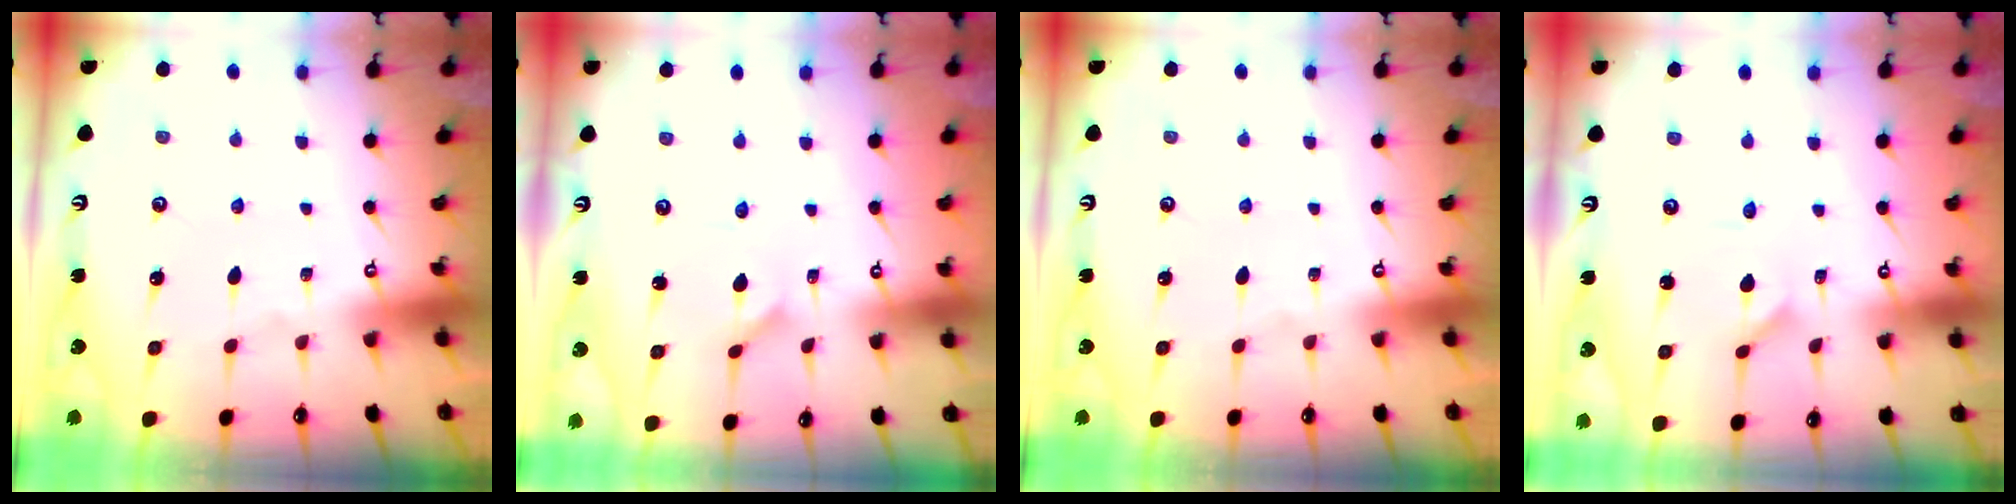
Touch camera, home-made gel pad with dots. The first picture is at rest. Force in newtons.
{"total": 1.2, "press": 1.2, "slide": 0.2}
{"total": 0.0}
{"total": 1.5, "press": 1.5, "slide": 0.1}